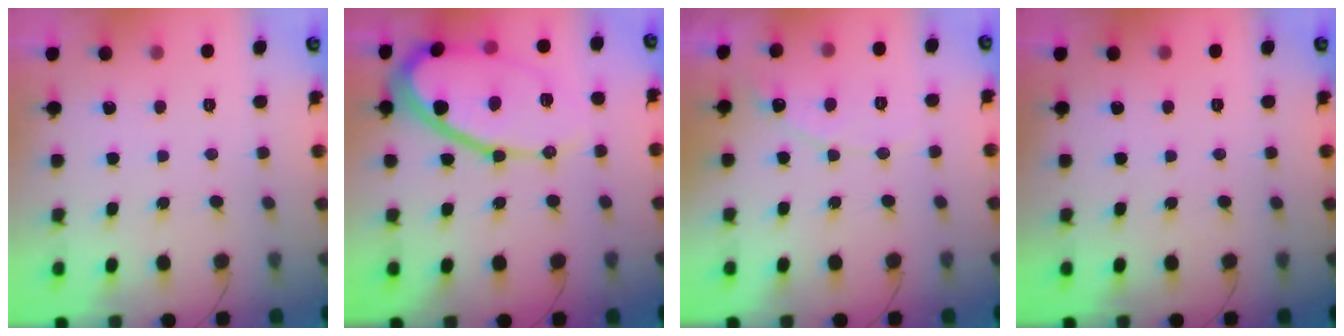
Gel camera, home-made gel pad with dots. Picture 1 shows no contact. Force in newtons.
{"total": 17.7, "press": 17.6, "slide": 1.5}
{"total": 6.4, "press": 6.4, "slide": 0.3}
{"total": 0.0}